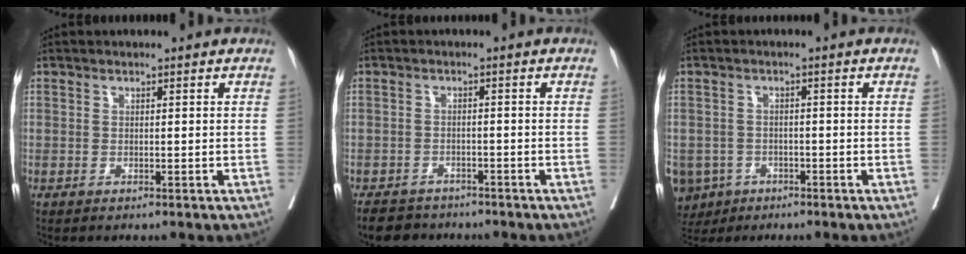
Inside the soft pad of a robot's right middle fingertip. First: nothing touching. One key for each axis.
{"total": 6.7, "fx": -6.0, "fy": 2.6, "fz": 1.3, "tx": -0.018, "ty": -0.007, "tz": -0.091}
{"total": 8.5, "fx": -4.7, "fy": 6.8, "fz": 1.9, "tx": -0.064, "ty": 0.000, "tz": -0.072}